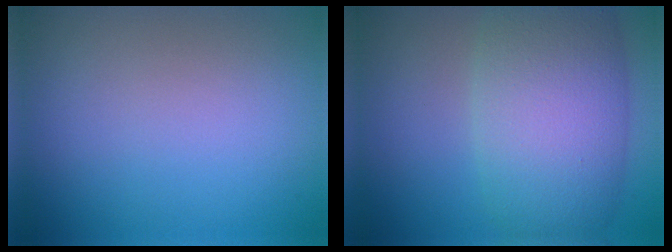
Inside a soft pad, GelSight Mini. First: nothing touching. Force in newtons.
{"total": 9.8, "press": 9.8, "slide": 0.3}